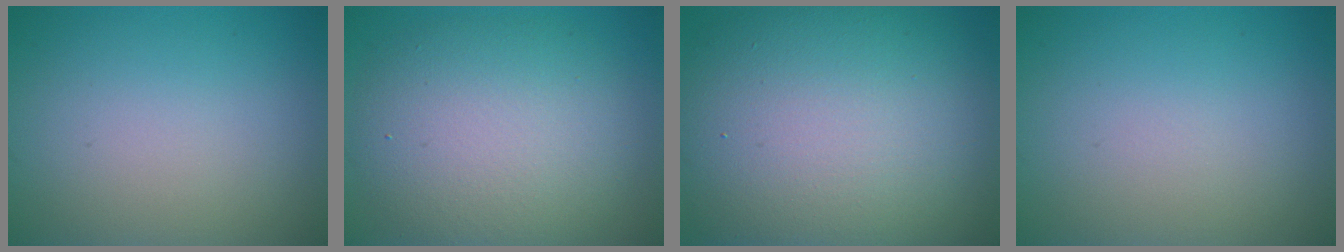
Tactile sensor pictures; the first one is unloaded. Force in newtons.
{"total": 8.6, "press": 8.6, "slide": 0.3}
{"total": 15.3, "press": 15.3, "slide": 1.1}
{"total": 0.0}